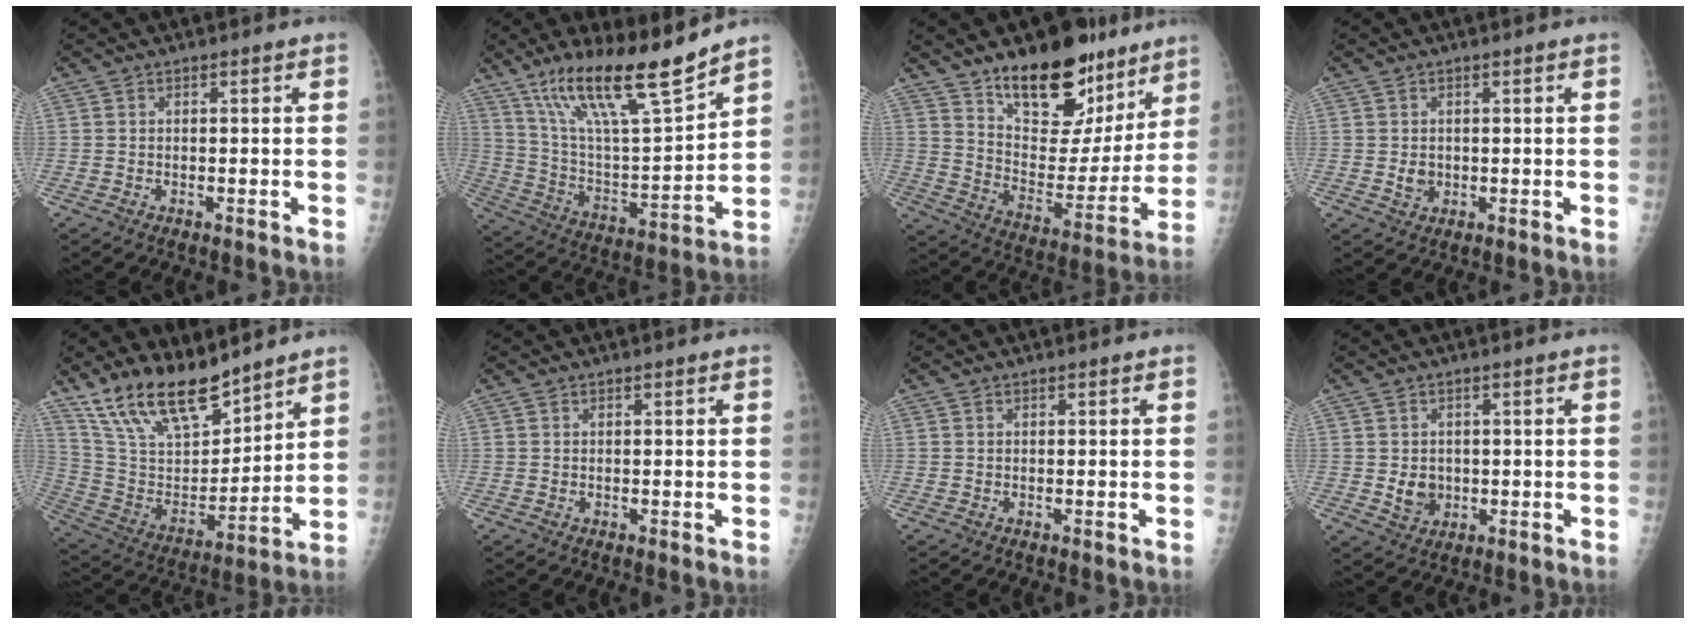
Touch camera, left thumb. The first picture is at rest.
{"total": 19.8, "force": [14.5, 3.3, 13.1], "torque": [-0.208, -0.069, 0.267]}
{"total": 23.1, "force": [15.8, 11.1, 12.7], "torque": [-0.139, -0.092, 0.251]}
{"total": 2.2, "force": [0.1, 1.9, 1.1], "torque": [-0.012, -0.001, 0.008]}
{"total": 18.5, "force": [14.5, 6.6, 9.3], "torque": [-0.133, -0.072, 0.281]}
{"total": 0.0}
{"total": 0.0}
{"total": 4.3, "force": [-0.1, 3.6, 2.3], "torque": [-0.019, -0.001, 0.009]}